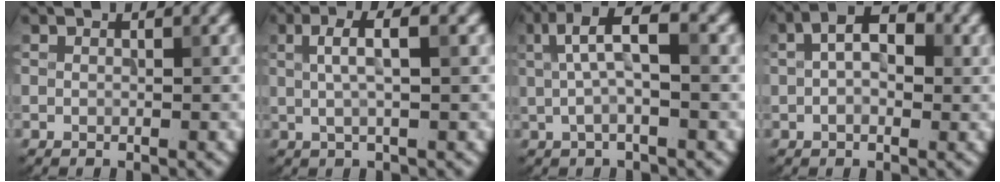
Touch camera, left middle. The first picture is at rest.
{"total": 3.8, "force": [0.9, 0.9, 3.5], "torque": [-0.061, 0.008, 0.013]}
{"total": 5.3, "force": [1.2, 1.5, 4.9], "torque": [-0.089, 0.013, 0.017]}
{"total": 4.8, "force": [0.8, 2.6, 4.0], "torque": [-0.059, 0.010, -0.001]}